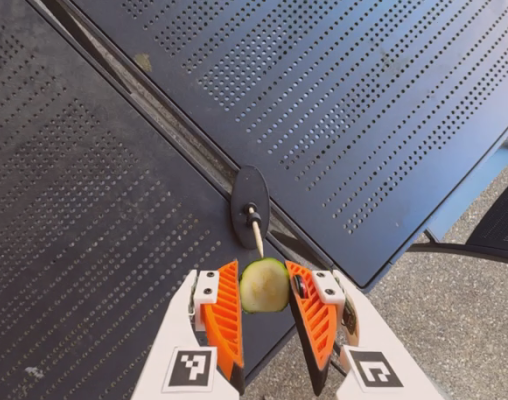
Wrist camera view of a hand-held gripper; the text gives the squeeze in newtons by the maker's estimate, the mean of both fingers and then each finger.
{"total": 4.4, "left": 4.0, "right": 4.8}